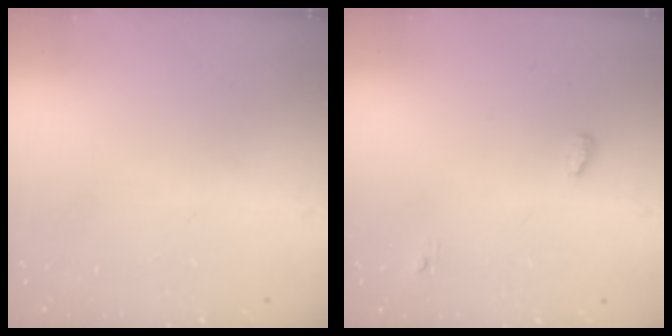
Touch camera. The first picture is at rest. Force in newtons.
{"total": 3.9, "press": 3.8, "slide": 1.0}